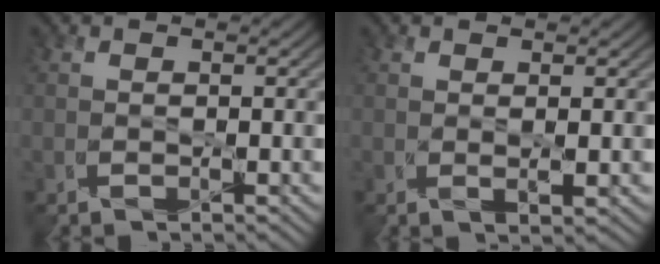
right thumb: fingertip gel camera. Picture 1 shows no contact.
{"total": 1.2, "force": [0.3, 0.3, 1.1], "torque": [-0.025, -0.008, 0.008]}